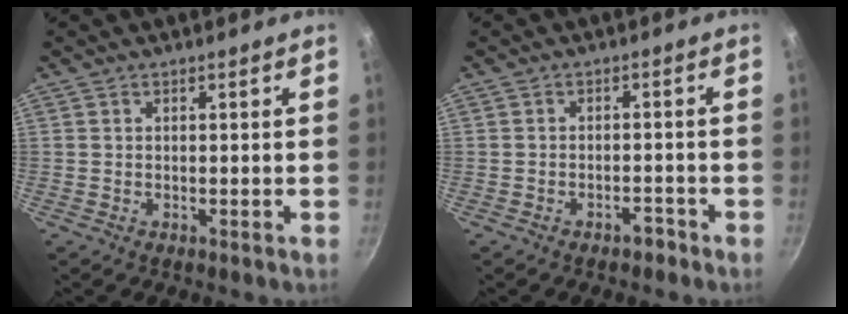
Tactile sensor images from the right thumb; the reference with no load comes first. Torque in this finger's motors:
{"motor_torque": [0.66, 0.15, -0.30, 0.05, -0.02]}